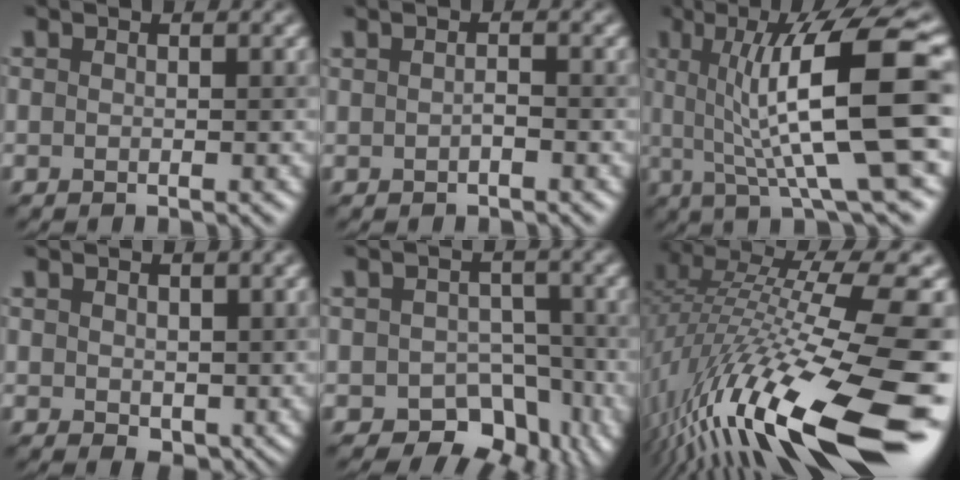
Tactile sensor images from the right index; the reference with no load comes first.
{"total": 0.6, "force": [-0.1, 0.2, 0.5], "torque": [-0.015, -0.001, -0.002]}
{"total": 11.9, "force": [1.2, 2.4, 11.6], "torque": [-0.167, 0.008, 0.022]}
{"total": 2.4, "force": [0.8, 1.6, 1.5], "torque": [-0.028, -0.007, 0.020]}
{"total": 6.1, "force": [-2.5, 4.8, 2.9], "torque": [-0.017, -0.002, -0.031]}
{"total": 16.5, "force": [-4.3, 4.1, 15.4], "torque": [-0.280, 0.016, -0.072]}